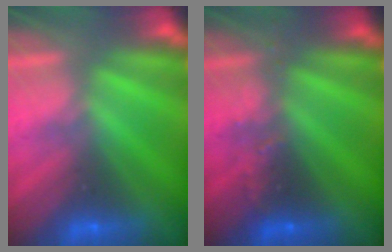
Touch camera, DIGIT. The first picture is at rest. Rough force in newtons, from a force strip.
{"total": 2.5}